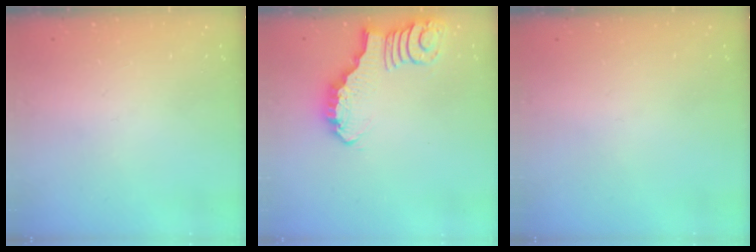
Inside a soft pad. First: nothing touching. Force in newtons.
{"total": 2.7, "press": 2.7, "slide": 0.2}
{"total": 0.0}